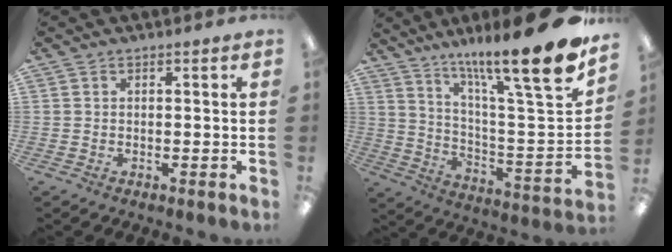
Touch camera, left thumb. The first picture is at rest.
{"total": 23.2, "force": [15.9, 2.3, 16.8], "torque": [-0.241, -0.117, 0.243]}